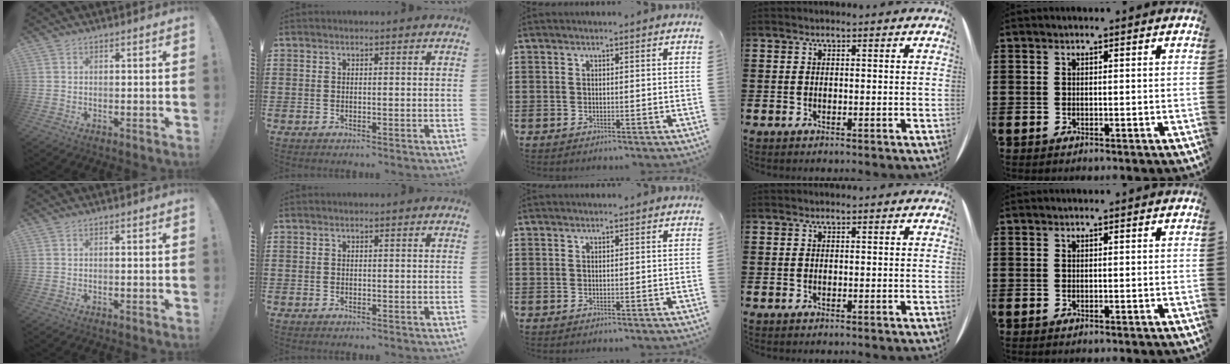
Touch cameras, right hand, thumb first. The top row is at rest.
{}